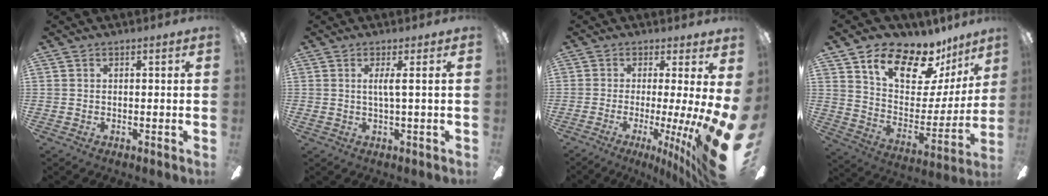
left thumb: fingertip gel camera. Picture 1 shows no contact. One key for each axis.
{"total": 3.5, "fx": 0.7, "fy": 0.2, "fz": 3.4, "tx": -0.069, "ty": 0.000, "tz": 0.009}
{"total": 12.0, "fx": -1.7, "fy": -0.1, "fz": 11.9, "tx": -0.150, "ty": -0.039, "tz": -0.019}
{"total": 18.7, "fx": 13.4, "fy": 8.5, "fz": 9.9, "tx": -0.154, "ty": -0.095, "tz": 0.231}